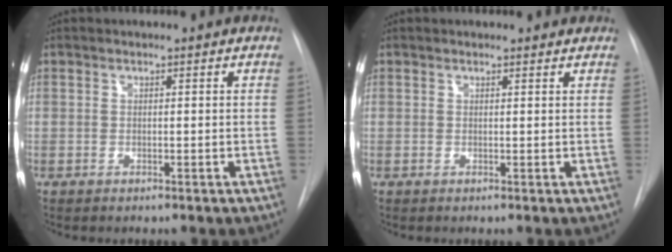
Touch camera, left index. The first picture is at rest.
{"total": 2.0, "force": [1.8, 0.8, 0.4], "torque": [-0.006, 0.005, 0.009]}